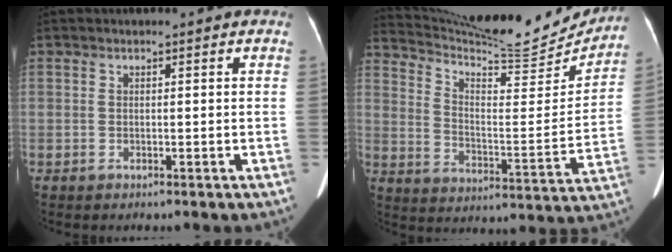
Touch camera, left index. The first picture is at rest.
{"total": 21.5, "force": [20.5, 1.9, 6.1], "torque": [-0.109, -0.048, 0.294]}